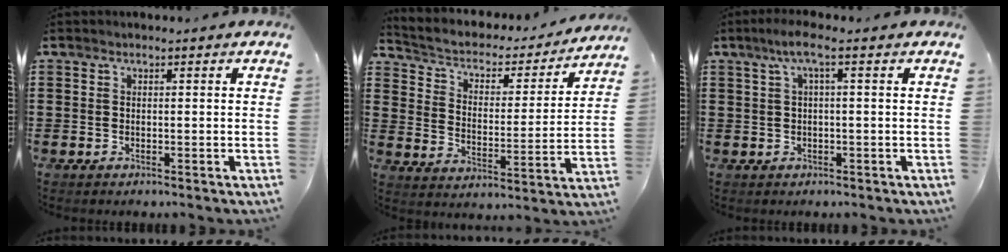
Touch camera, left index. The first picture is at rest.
{"total": 3.0, "force": [2.2, 1.7, 0.8], "torque": [-0.035, -0.022, 0.027]}
{"total": 3.2, "force": [0.7, 0.0, 3.1], "torque": [-0.067, -0.001, 0.007]}